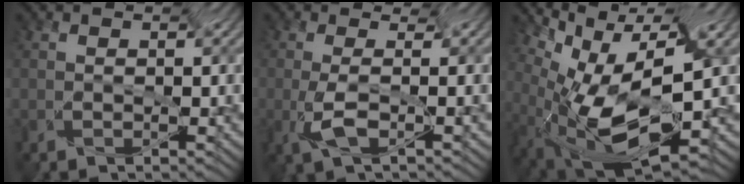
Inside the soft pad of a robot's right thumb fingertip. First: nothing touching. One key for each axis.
{"total": 3.0, "fx": -1.6, "fy": 1.0, "fz": 2.4, "tx": -0.057, "ty": -0.005, "tz": -0.028}
{"total": 9.8, "fx": -1.2, "fy": 4.3, "fz": 8.7, "tx": -0.175, "ty": -0.005, "tz": -0.006}